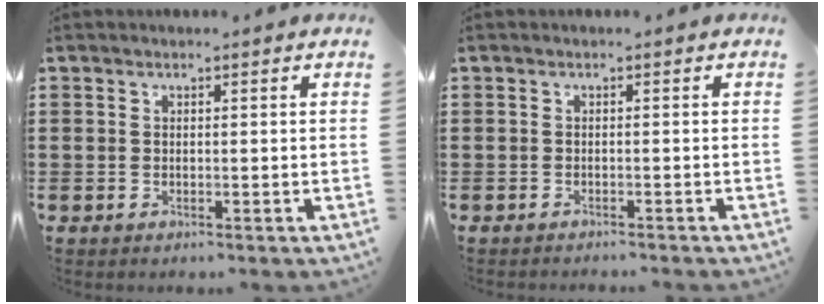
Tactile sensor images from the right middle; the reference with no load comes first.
{"total": 0.6, "force": [-0.6, -0.1, 0.1], "torque": [-0.004, -0.001, -0.012]}